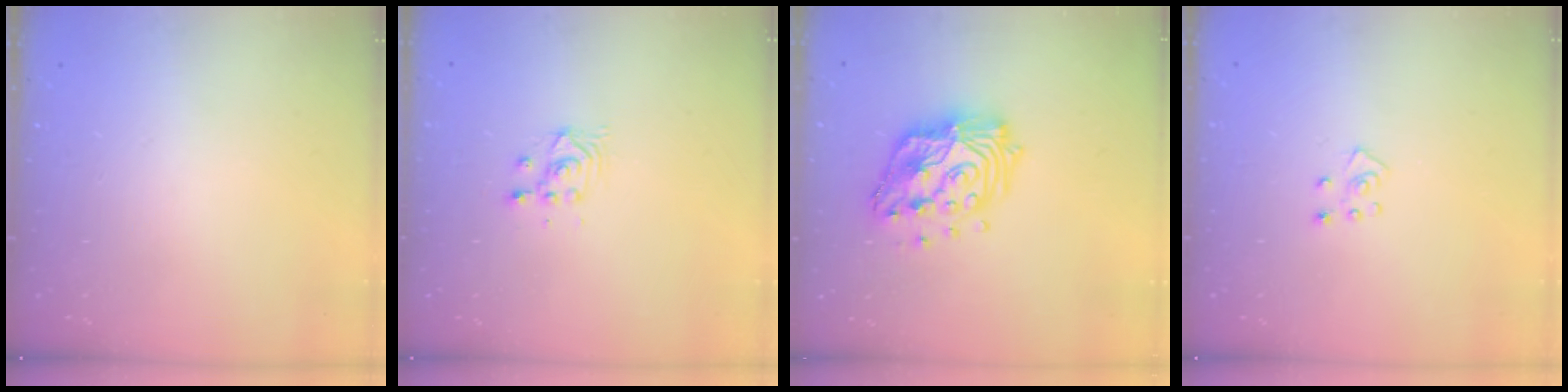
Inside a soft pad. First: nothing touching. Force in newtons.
{"total": 2.9, "press": 2.9, "slide": 0.1}
{"total": 15.9, "press": 15.9, "slide": 1.0}
{"total": 4.2, "press": 4.1, "slide": 0.3}